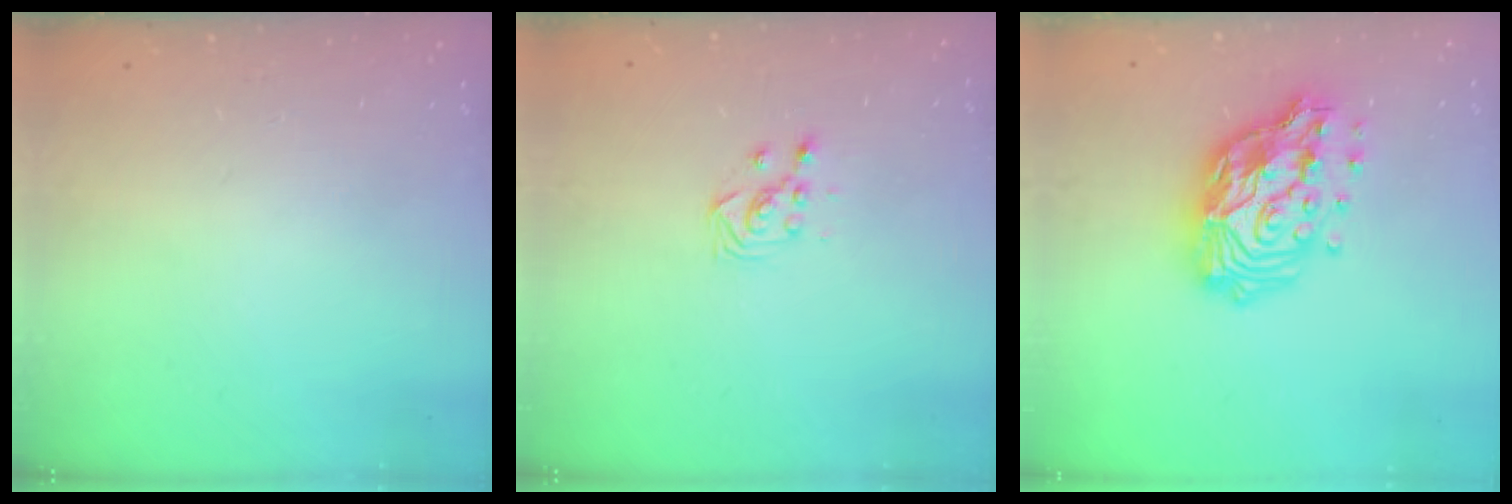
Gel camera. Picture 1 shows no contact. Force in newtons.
{"total": 2.7, "press": 2.7, "slide": 0.3}
{"total": 18.7, "press": 18.6, "slide": 1.5}